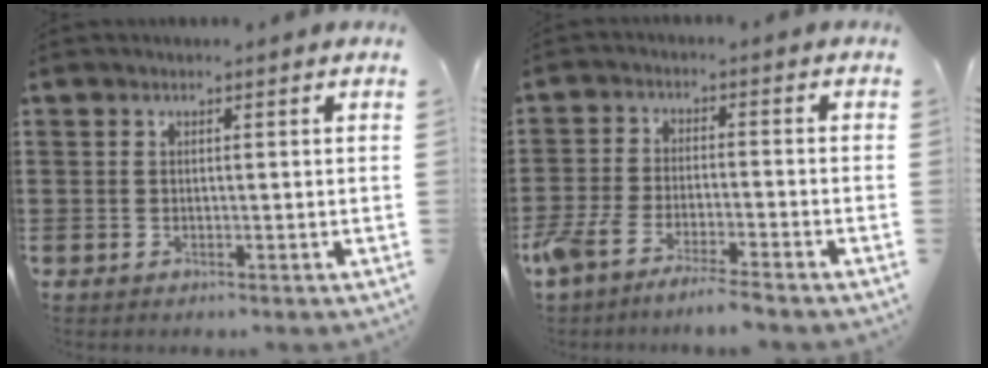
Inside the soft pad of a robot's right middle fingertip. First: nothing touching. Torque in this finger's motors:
{"motor_torque": [1.35, -0.78, 0.38, 0.19]}